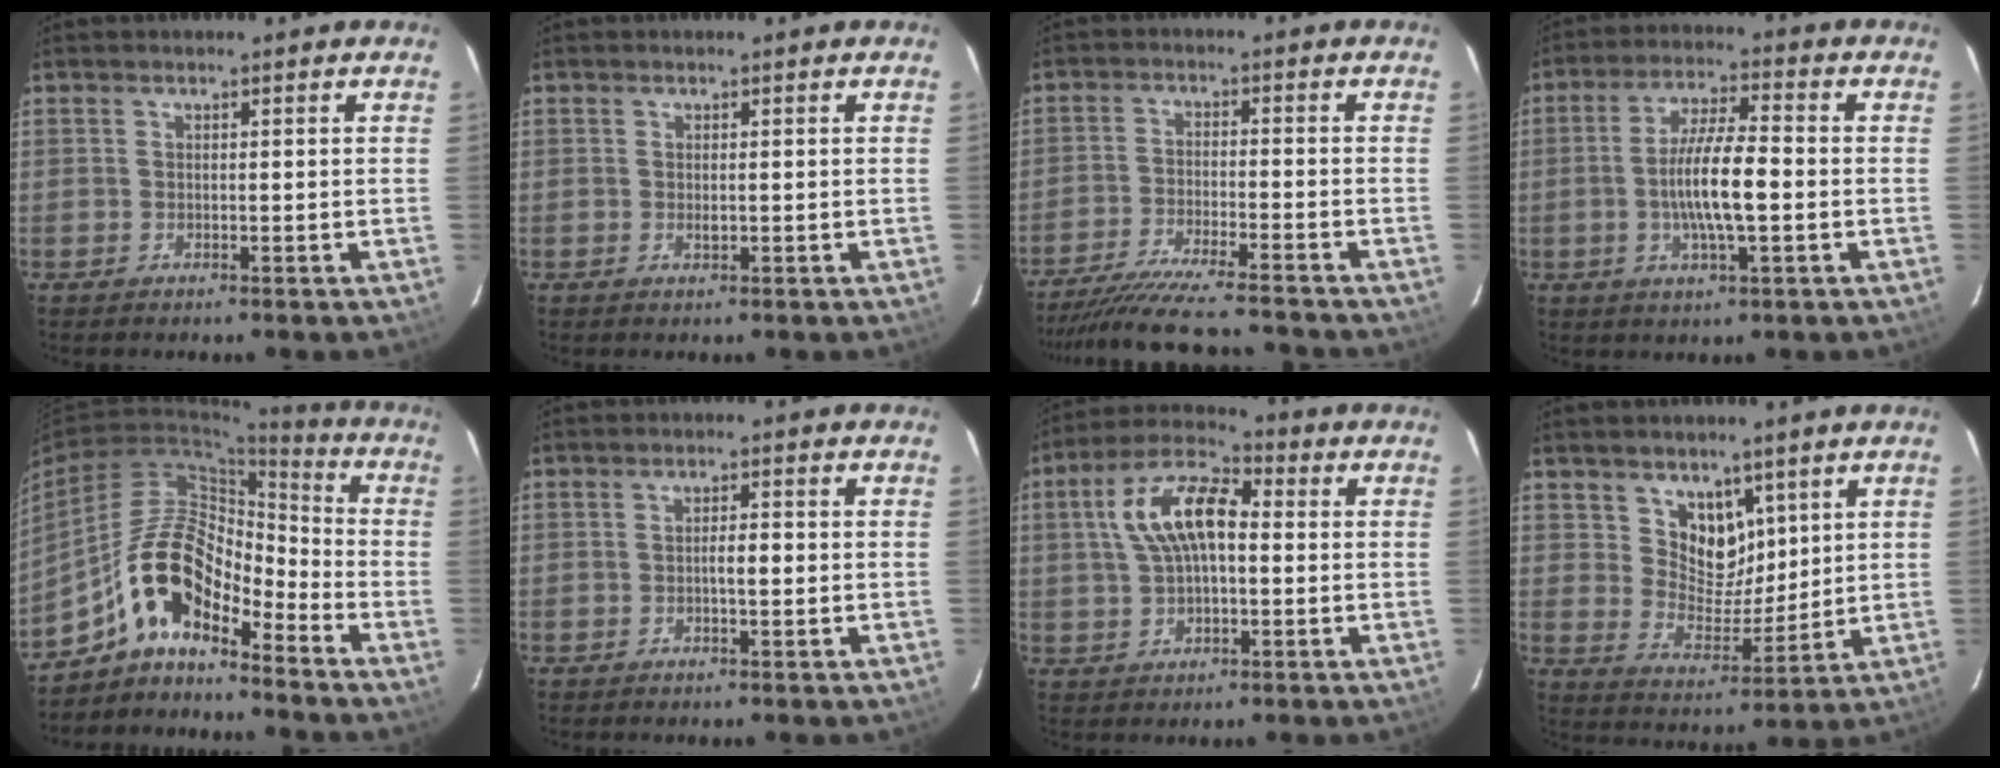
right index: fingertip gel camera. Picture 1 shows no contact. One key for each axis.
{"total": 0.9, "fx": 0.0, "fy": 0.4, "fz": 0.8, "tx": -0.016, "ty": 0.001, "tz": 0.001}
{"total": 16.6, "fx": -15.1, "fy": 0.9, "fz": 6.8, "tx": -0.141, "ty": -0.027, "tz": -0.241}
{"total": 9.9, "fx": -1.5, "fy": 2.0, "fz": 9.5, "tx": -0.183, "ty": -0.001, "tz": -0.028}
{"total": 12.1, "fx": -8.6, "fy": 4.4, "fz": 7.3, "tx": -0.138, "ty": 0.026, "tz": -0.168}
{"total": 2.2, "fx": -0.3, "fy": 0.6, "fz": 2.1, "tx": -0.037, "ty": 0.002, "tz": -0.004}
{"total": 12.0, "fx": 1.4, "fy": 5.9, "fz": 10.3, "tx": -0.204, "ty": 0.030, "tz": 0.022}
{"total": 8.1, "fx": 4.6, "fy": 5.8, "fz": 3.3, "tx": -0.046, "ty": -0.006, "tz": 0.091}